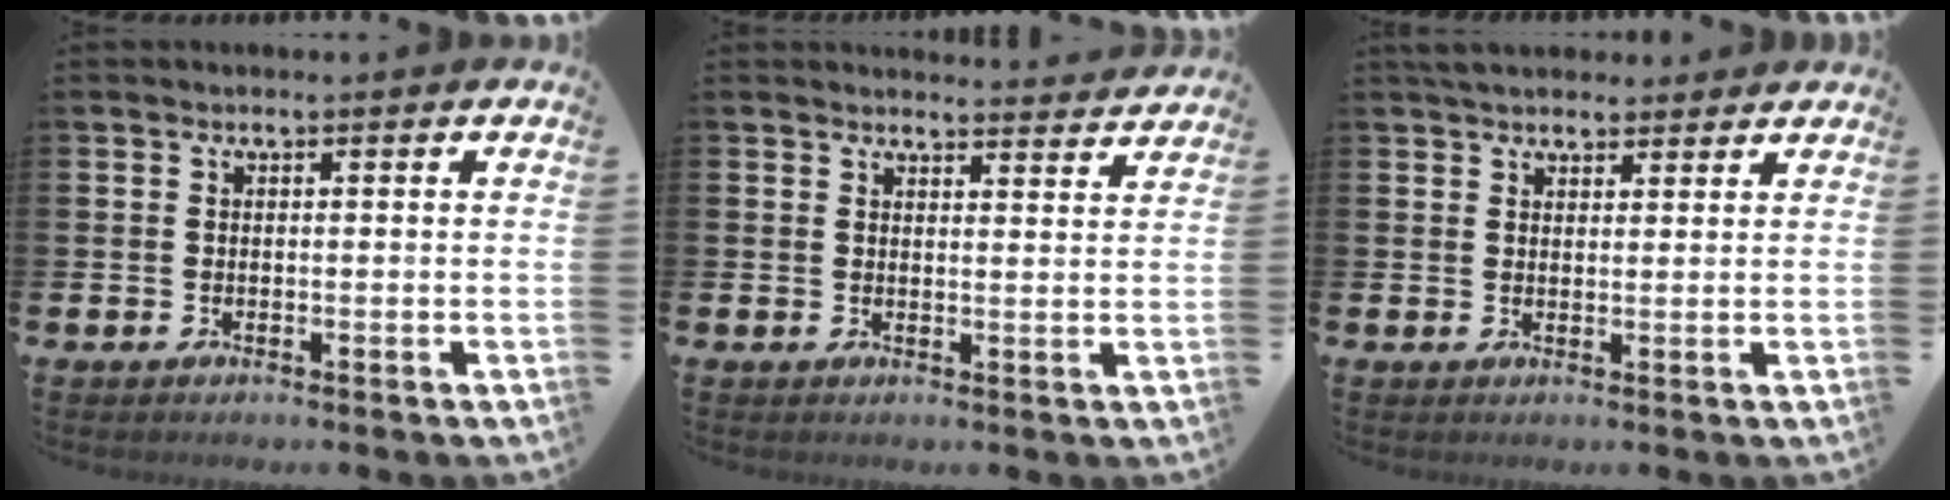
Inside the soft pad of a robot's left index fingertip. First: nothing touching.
{"total": 3.3, "force": [3.3, 0.0, -0.1], "torque": [0.008, -0.025, 0.056]}
{"total": 3.6, "force": [3.4, 1.1, 0.5], "torque": [-0.004, -0.011, 0.061]}